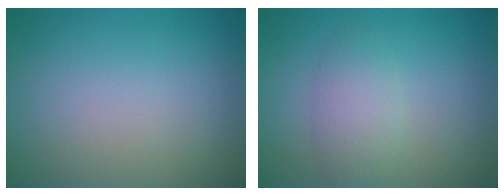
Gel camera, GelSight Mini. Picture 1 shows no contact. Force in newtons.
{"total": 2.8, "press": 2.8, "slide": 0.2}